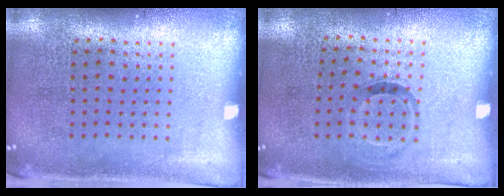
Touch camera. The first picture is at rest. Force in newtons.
{"total": 0.9, "press": 0.6, "slide": 0.7}